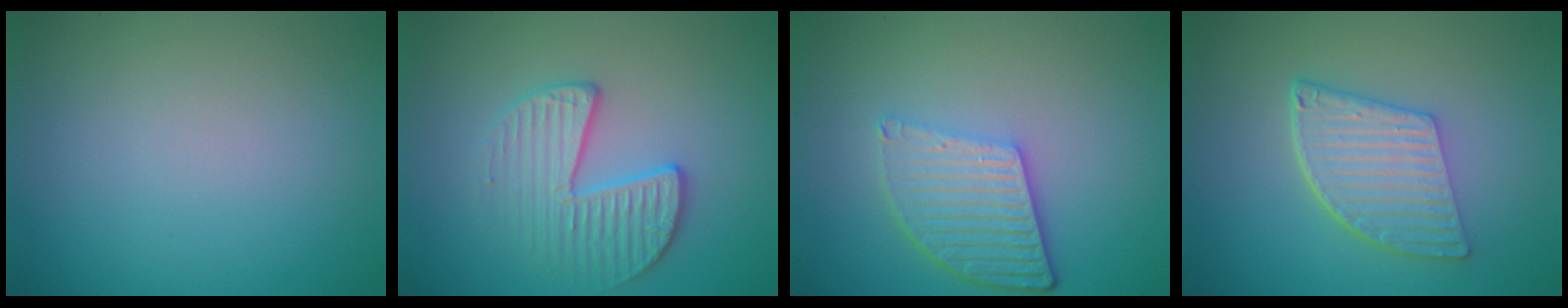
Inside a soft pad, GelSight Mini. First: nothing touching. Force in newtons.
{"total": 3.4, "press": 3.2, "slide": 1.1}
{"total": 5.2, "press": 3.8, "slide": 3.6}
{"total": 5.8, "press": 4.2, "slide": 3.9}